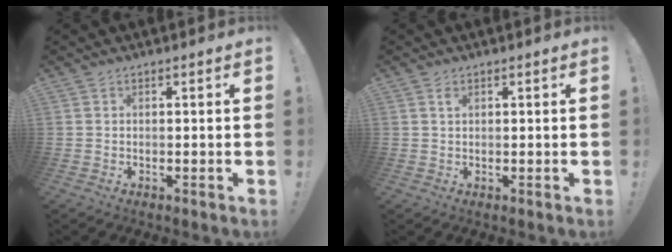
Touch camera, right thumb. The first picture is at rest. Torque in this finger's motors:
{"motor_torque": [-0.02, 0.16, 0.21, -0.07, -0.02]}